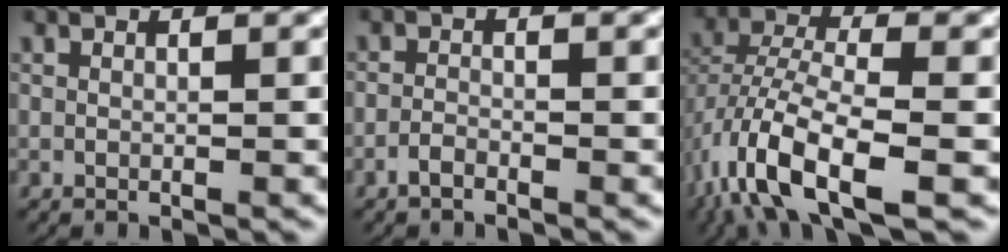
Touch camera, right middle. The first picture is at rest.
{"total": 1.2, "force": [-1.2, 0.2, 0.3], "torque": [-0.002, -0.002, -0.025]}
{"total": 8.4, "force": [-4.3, 3.5, 6.3], "torque": [-0.136, -0.029, -0.064]}